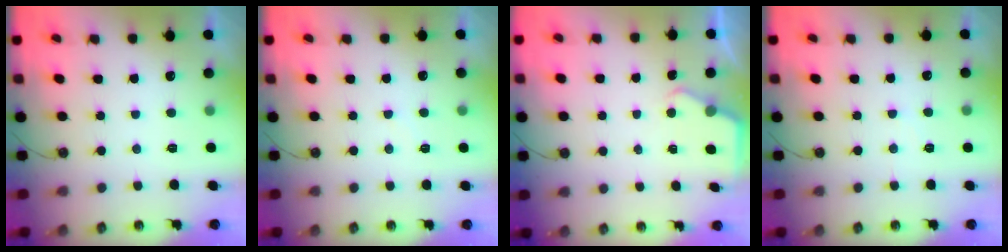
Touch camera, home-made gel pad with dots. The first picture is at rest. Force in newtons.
{"total": 5.4, "press": 5.4, "slide": 0.4}
{"total": 2.9, "press": 2.8, "slide": 0.4}
{"total": 4.0, "press": 3.9, "slide": 0.6}